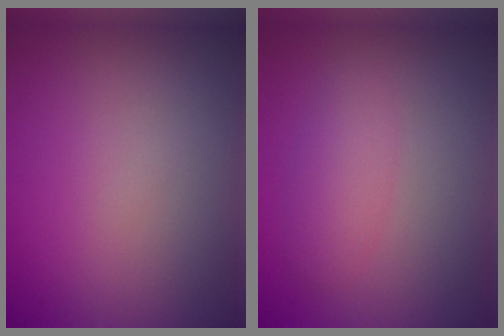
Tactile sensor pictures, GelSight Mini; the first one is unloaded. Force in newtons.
{"total": 2.2, "press": 2.2, "slide": 0.1}